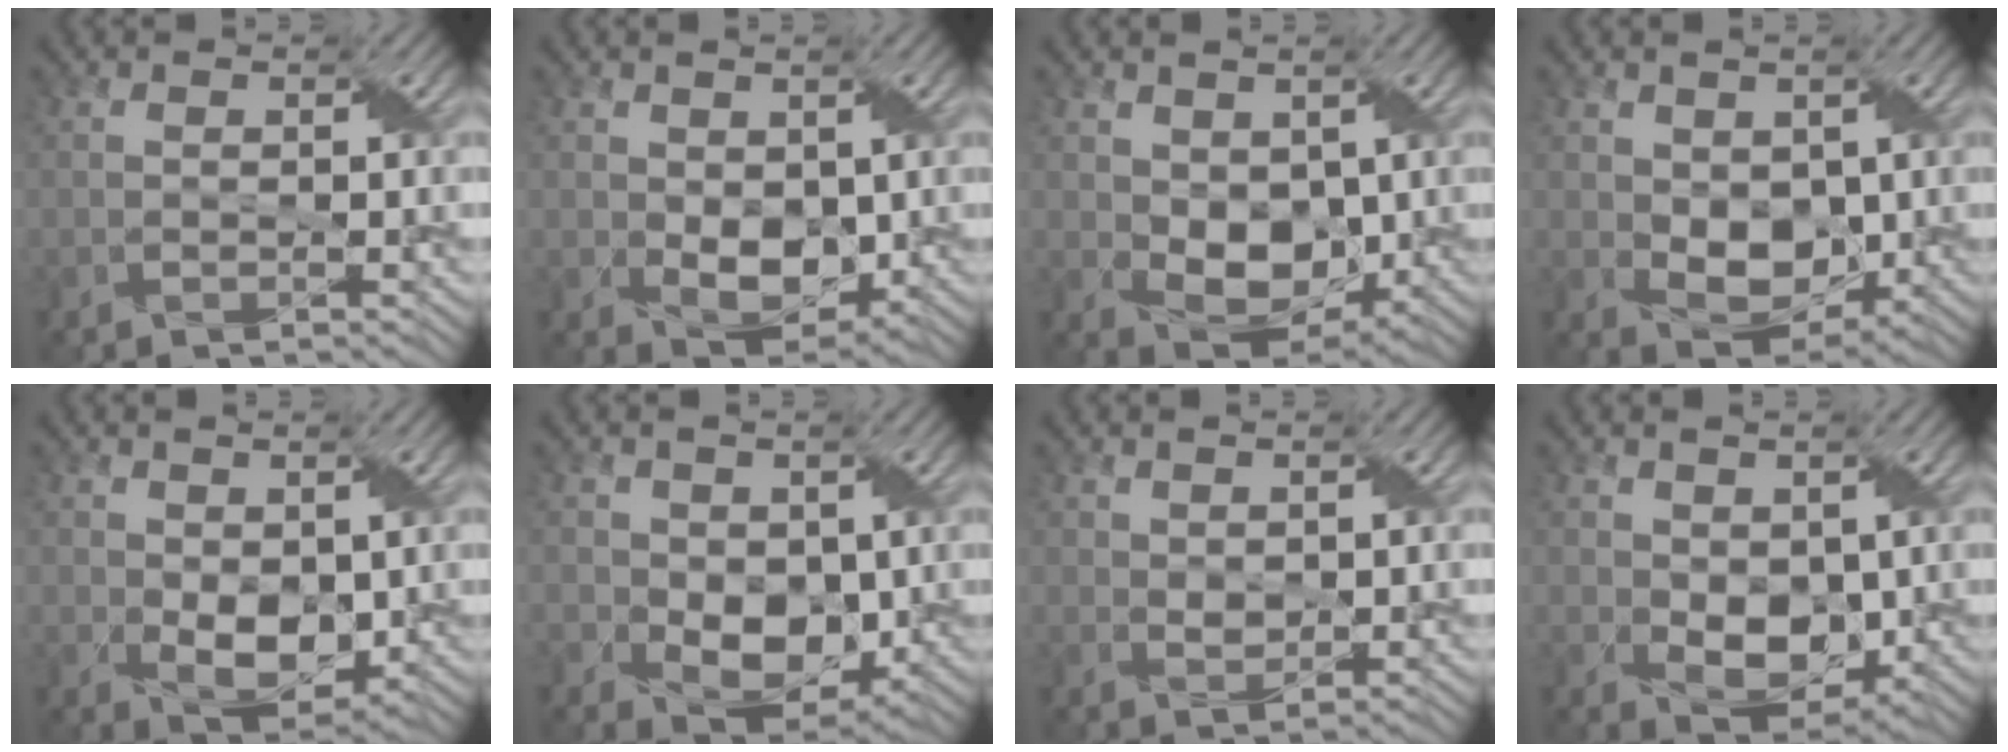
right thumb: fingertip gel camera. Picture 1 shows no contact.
{"total": 5.3, "force": [0.1, 3.7, 3.8], "torque": [-0.075, -0.017, 0.009]}
{"total": 7.0, "force": [0.5, 5.1, 4.8], "torque": [-0.097, -0.016, 0.014]}
{"total": 6.3, "force": [0.3, 4.5, 4.3], "torque": [-0.086, -0.014, 0.010]}
{"total": 5.4, "force": [0.3, 3.6, 4.0], "torque": [-0.081, -0.015, 0.011]}
{"total": 6.5, "force": [-0.1, 5.0, 4.1], "torque": [-0.081, -0.021, 0.003]}
{"total": 1.6, "force": [1.0, 1.0, 0.7], "torque": [-0.018, -0.003, 0.022]}
{"total": 5.8, "force": [0.3, 4.0, 4.1], "torque": [-0.083, -0.016, 0.011]}